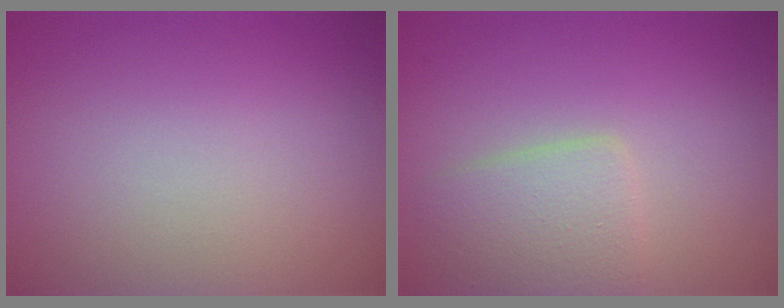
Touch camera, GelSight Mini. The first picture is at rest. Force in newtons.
{"total": 3.1, "press": 3.1, "slide": 0.2}